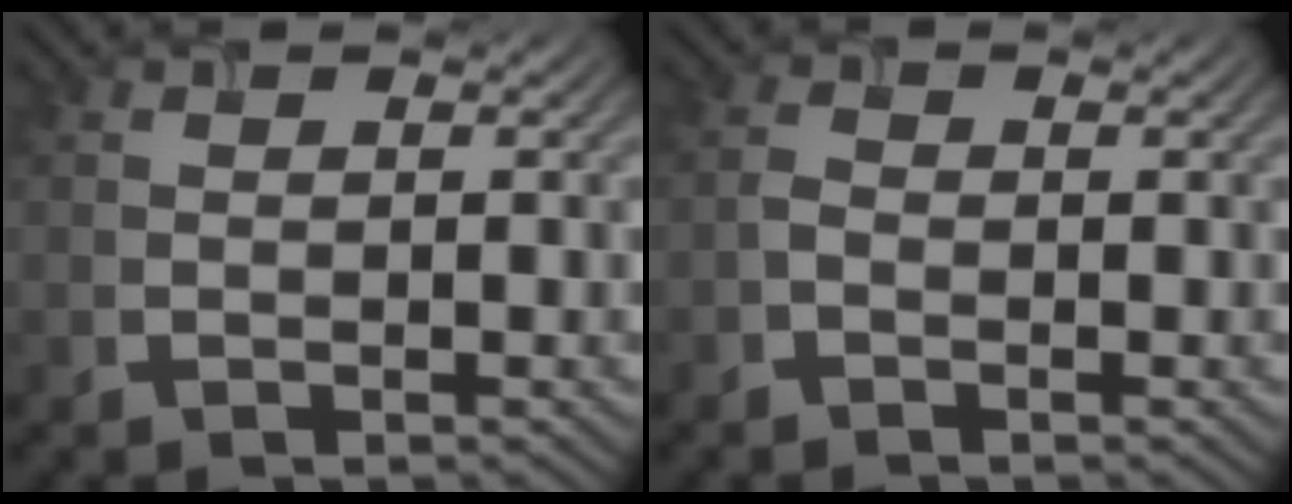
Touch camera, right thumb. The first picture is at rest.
{"total": 1.2, "force": [-0.8, 0.6, 0.6], "torque": [-0.014, 0.002, -0.021]}